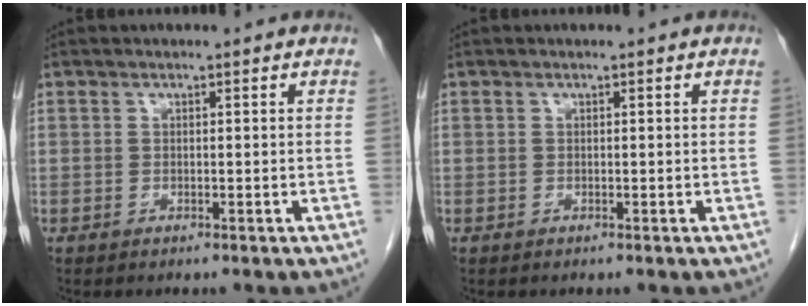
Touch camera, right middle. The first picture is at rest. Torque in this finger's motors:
{"motor_torque": [0.00, 0.00, 0.00, -0.01]}